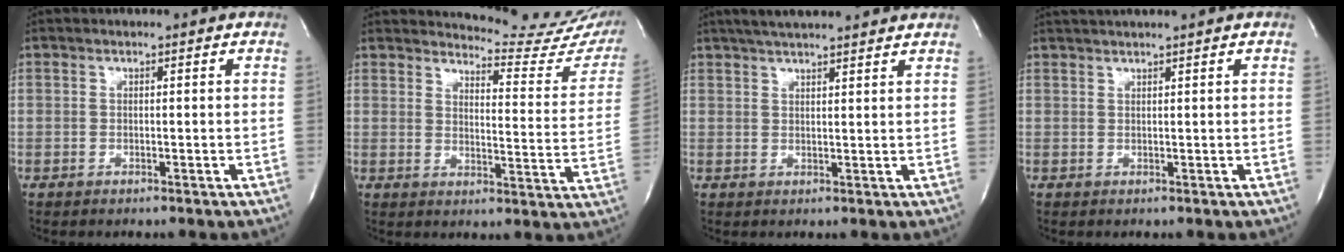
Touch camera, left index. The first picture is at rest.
{"total": 15.8, "force": [15.3, 1.7, 3.2], "torque": [-0.036, -0.101, 0.159]}
{"total": 10.3, "force": [9.1, 0.9, 4.9], "torque": [-0.081, 0.027, 0.120]}
{"total": 3.6, "force": [3.3, -0.8, 1.4], "torque": [-0.020, 0.019, 0.055]}